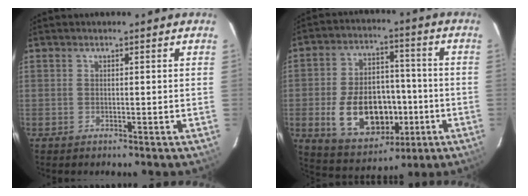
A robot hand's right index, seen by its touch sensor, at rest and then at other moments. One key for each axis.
{"total": 16.8, "fx": -4.2, "fy": 11.0, "fz": 11.9, "tx": -0.245, "ty": 0.013, "tz": -0.044}